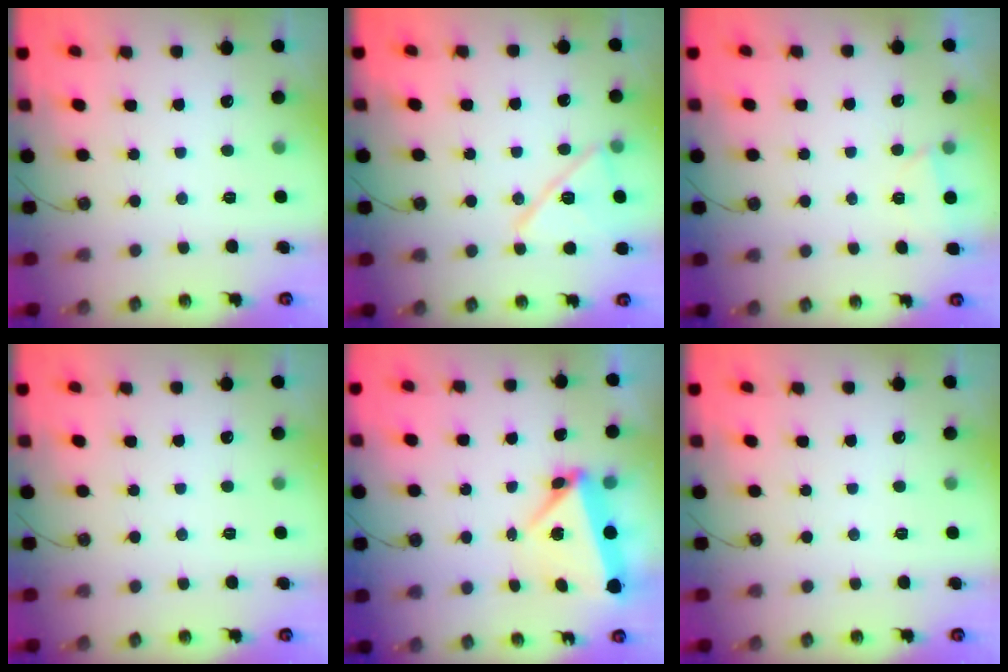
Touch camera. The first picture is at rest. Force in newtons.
{"total": 14.2, "press": 14.2, "slide": 0.3}
{"total": 1.7, "press": 1.7, "slide": 0.3}
{"total": 0.0}
{"total": 5.9, "press": 5.7, "slide": 1.4}
{"total": 0.0}